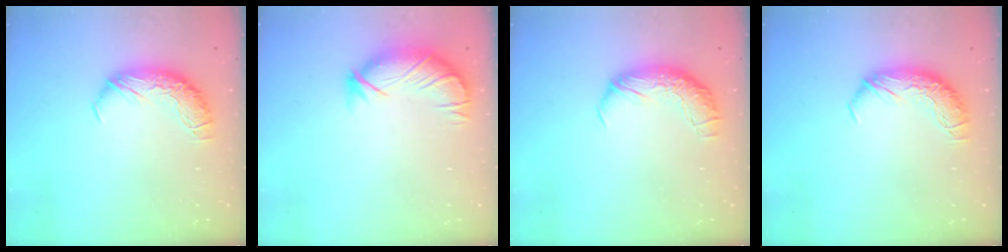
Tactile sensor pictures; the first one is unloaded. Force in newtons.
{"total": 3.8, "press": 3.2, "slide": 2.0}
{"total": 2.4, "press": 1.1, "slide": 2.1}
{"total": 0.0}